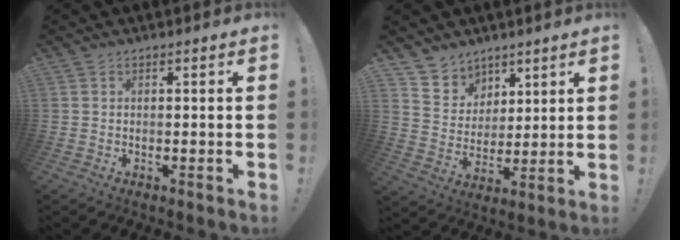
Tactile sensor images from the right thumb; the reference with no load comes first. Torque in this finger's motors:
{"motor_torque": [0.00, 0.01, 0.03, 0.05, 0.01]}